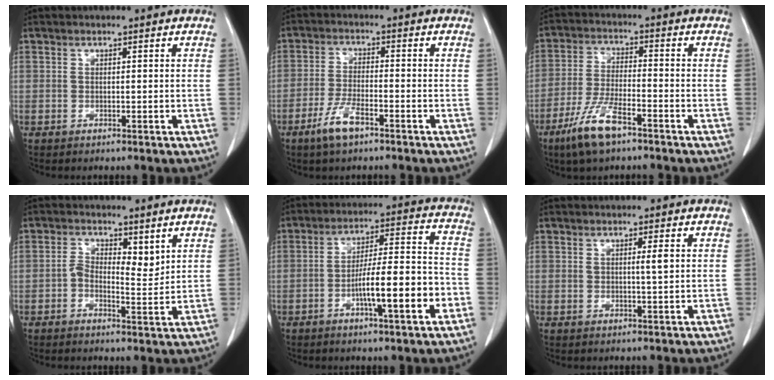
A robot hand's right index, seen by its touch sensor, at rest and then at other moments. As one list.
[{"total": 5.3, "force": [-3.3, 1.3, 3.9], "torque": [-0.086, -0.002, -0.060]}, {"total": 8.6, "force": [-5.5, 1.9, 6.4], "torque": [-0.135, -0.014, -0.103]}, {"total": 4.2, "force": [1.2, 2.3, 3.4], "torque": [-0.052, 0.007, 0.016]}, {"total": 12.4, "force": [-4.6, 1.3, 11.5], "torque": [-0.183, 0.014, -0.070]}, {"total": 1.9, "force": [0.5, 0.0, 1.8], "torque": [-0.032, -0.001, 0.006]}]